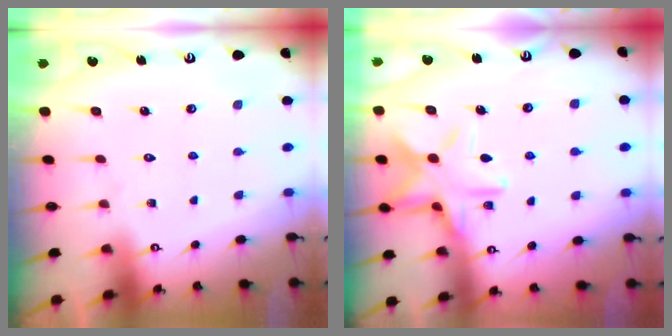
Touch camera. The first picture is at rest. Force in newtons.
{"total": 13.3, "press": 13.3, "slide": 1.0}